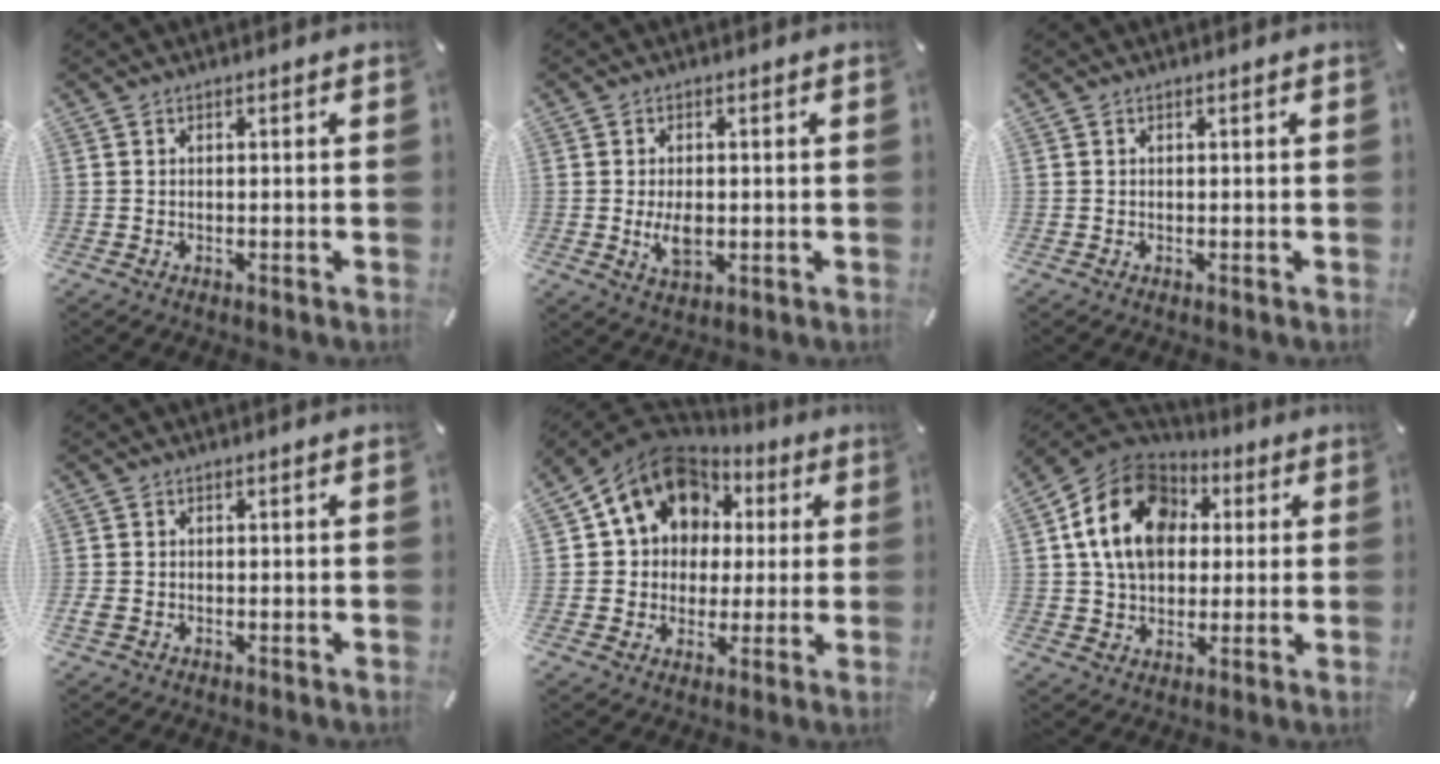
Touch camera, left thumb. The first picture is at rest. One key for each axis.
{"total": 5.4, "fx": -0.4, "fy": 3.2, "fz": 4.3, "tx": -0.097, "ty": -0.009, "tz": -0.013}
{"total": 0.0}
{"total": 1.3, "fx": -0.5, "fy": 0.9, "fz": 0.8, "tx": -0.020, "ty": -0.001, "tz": -0.011}
{"total": 13.9, "fx": 5.7, "fy": 11.6, "fz": 5.1, "tx": -0.091, "ty": -0.030, "tz": 0.109}
{"total": 16.9, "fx": 3.8, "fy": 13.3, "fz": 9.6, "tx": -0.193, "ty": 0.006, "tz": 0.068}